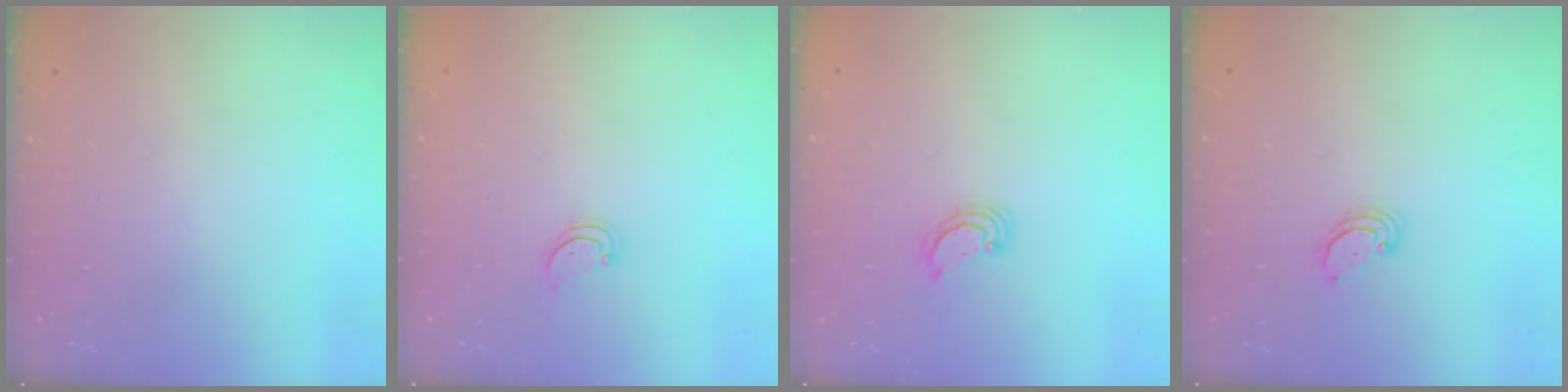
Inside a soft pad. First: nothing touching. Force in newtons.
{"total": 1.9, "press": 1.9, "slide": 0.2}
{"total": 2.9, "press": 2.8, "slide": 0.3}
{"total": 2.6, "press": 2.6, "slide": 0.1}